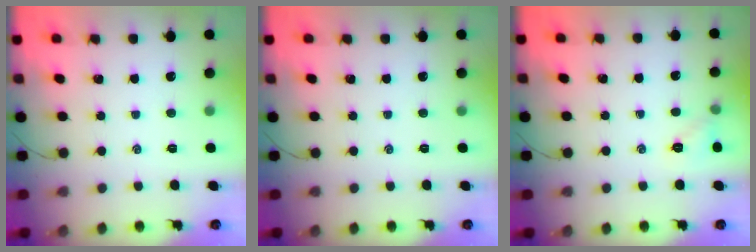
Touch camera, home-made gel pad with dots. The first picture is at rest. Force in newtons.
{"total": 0.0}
{"total": 5.5, "press": 5.2, "slide": 1.7}